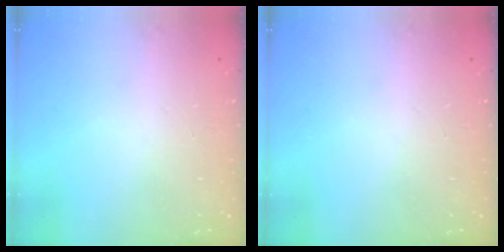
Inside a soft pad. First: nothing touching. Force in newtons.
{"total": 0.0}